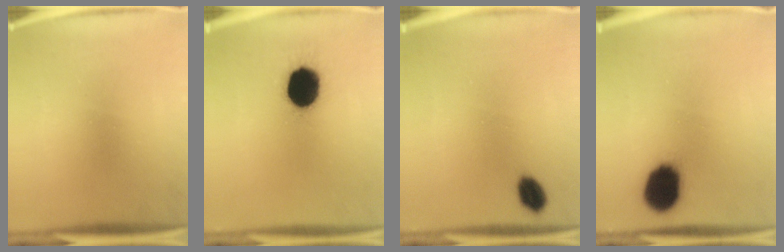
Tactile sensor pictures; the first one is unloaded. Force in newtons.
{"total": 15.7}
{"total": 5.1}
{"total": 14.1}